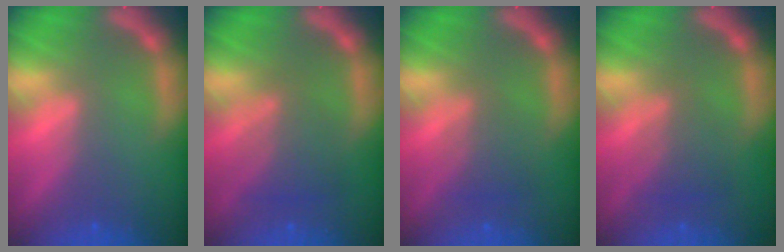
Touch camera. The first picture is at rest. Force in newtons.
{"total": 4.0}
{"total": 2.5}
{"total": 3.0}